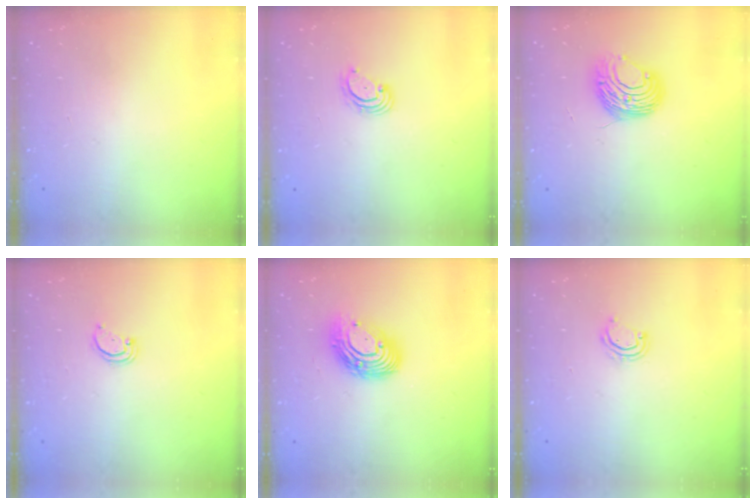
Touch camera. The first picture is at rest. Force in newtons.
{"total": 2.9, "press": 2.9, "slide": 0.4}
{"total": 9.7, "press": 9.7, "slide": 0.6}
{"total": 1.8, "press": 1.8, "slide": 0.2}
{"total": 13.0, "press": 12.9, "slide": 1.2}
{"total": 2.7, "press": 2.7, "slide": 0.2}